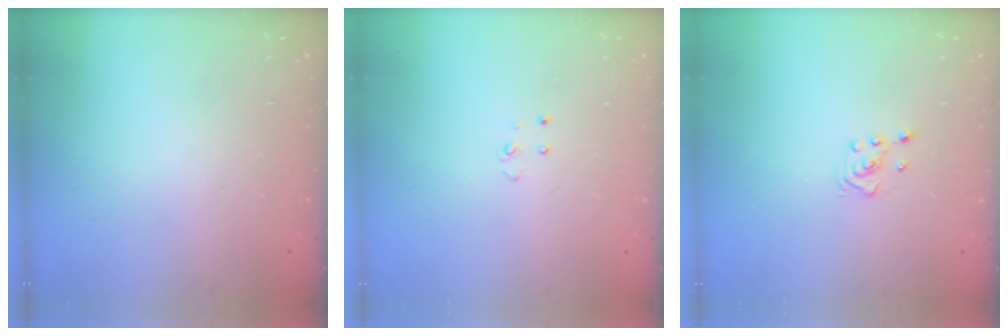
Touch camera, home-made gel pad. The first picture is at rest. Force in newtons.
{"total": 3.8, "press": 3.8, "slide": 0.3}
{"total": 2.8, "press": 2.6, "slide": 1.1}